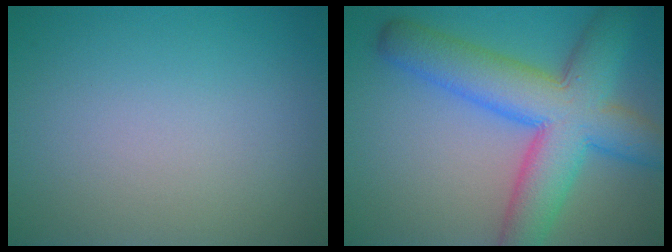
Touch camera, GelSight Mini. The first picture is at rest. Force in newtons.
{"total": 10.1, "press": 10.1, "slide": 0.2}